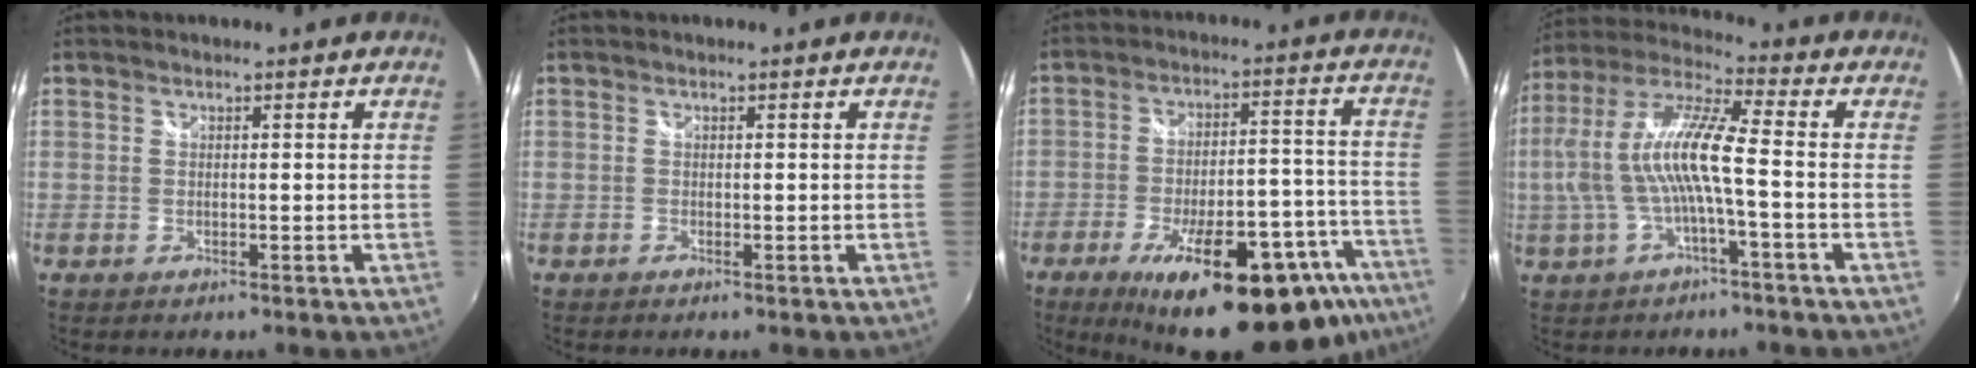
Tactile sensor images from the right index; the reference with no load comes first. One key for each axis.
{"total": 0.0}
{"total": 28.4, "fx": -18.9, "fy": 9.6, "fz": 19.0, "tx": -0.269, "ty": -0.004, "tz": -0.246}
{"total": 12.0, "fx": -1.4, "fy": 1.6, "fz": 11.9, "tx": -0.225, "ty": 0.006, "tz": -0.019}